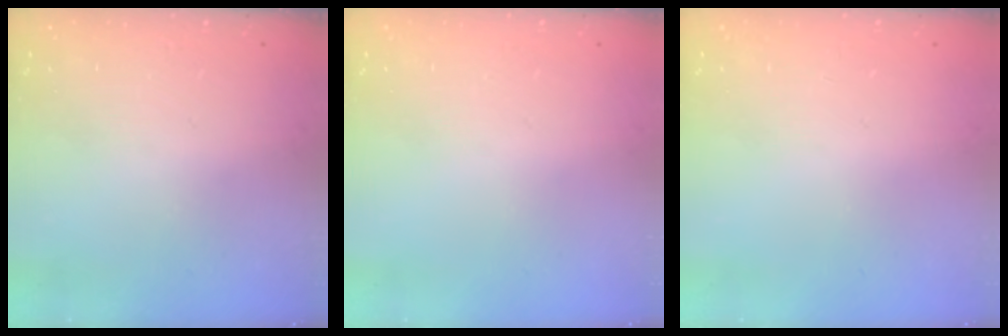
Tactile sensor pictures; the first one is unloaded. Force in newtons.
{"total": 0.0}
{"total": 0.0}